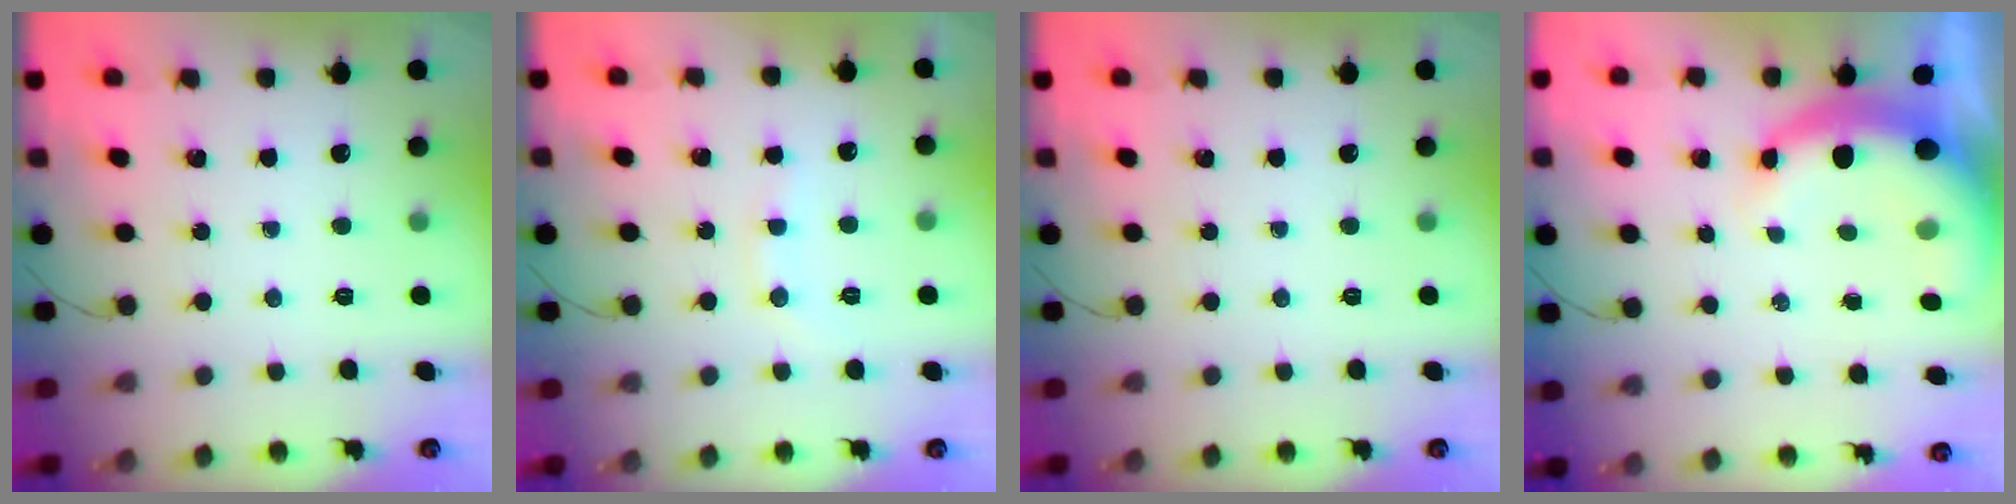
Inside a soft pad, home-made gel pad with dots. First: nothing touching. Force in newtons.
{"total": 7.1, "press": 6.9, "slide": 1.5}
{"total": 0.0}
{"total": 7.5, "press": 7.4, "slide": 1.5}